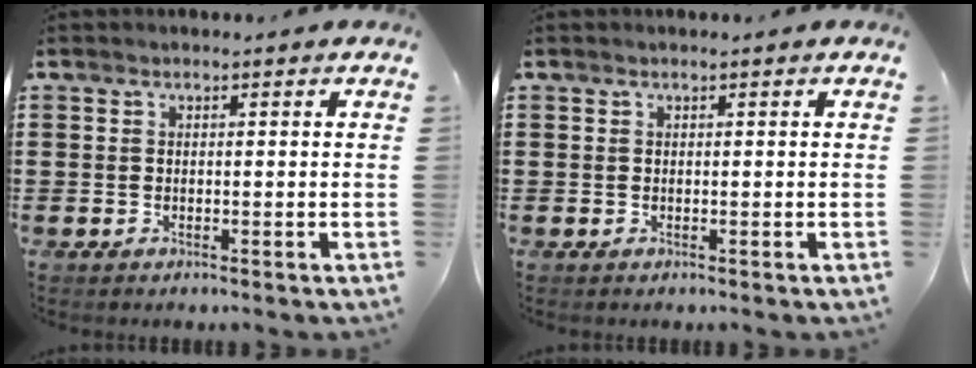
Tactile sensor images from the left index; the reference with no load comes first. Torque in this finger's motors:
{"motor_torque": [-0.03, 0.00, -0.02, -0.01]}